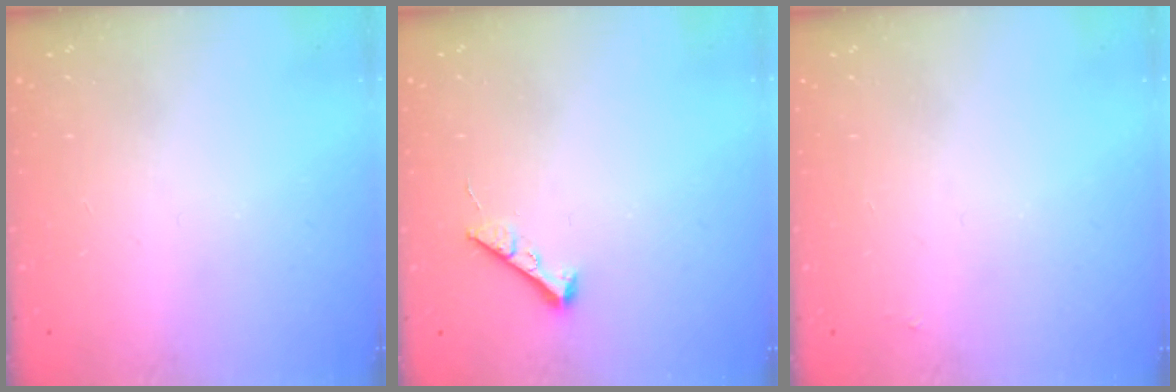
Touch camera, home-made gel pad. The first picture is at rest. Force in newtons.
{"total": 5.4, "press": 5.4, "slide": 0.8}
{"total": 1.9, "press": 1.9, "slide": 0.3}